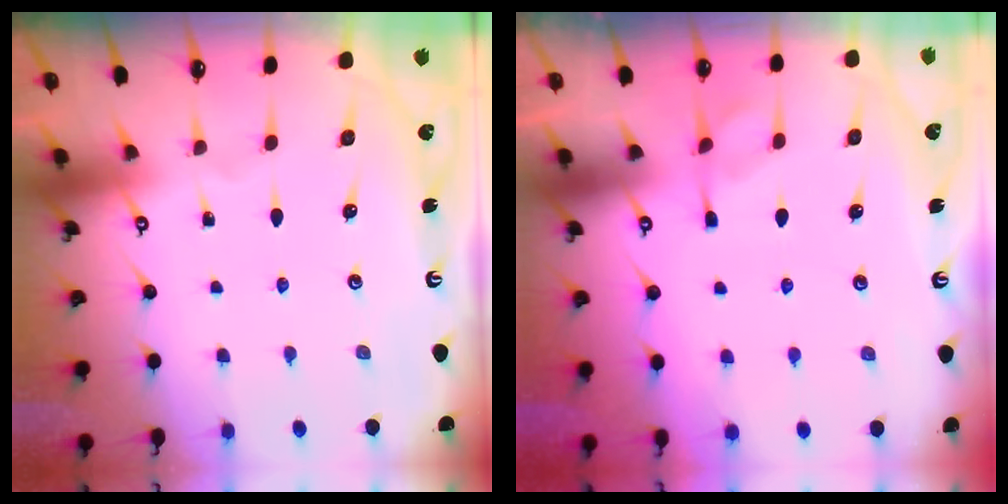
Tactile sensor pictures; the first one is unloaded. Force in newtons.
{"total": 6.6, "press": 6.5, "slide": 1.4}